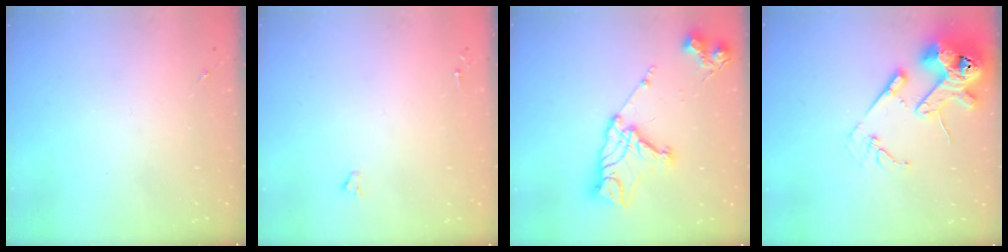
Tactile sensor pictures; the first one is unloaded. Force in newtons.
{"total": 0.9, "press": 0.9, "slide": 0.1}
{"total": 18.0, "press": 17.9, "slide": 1.7}
{"total": 18.8, "press": 18.7, "slide": 2.4}